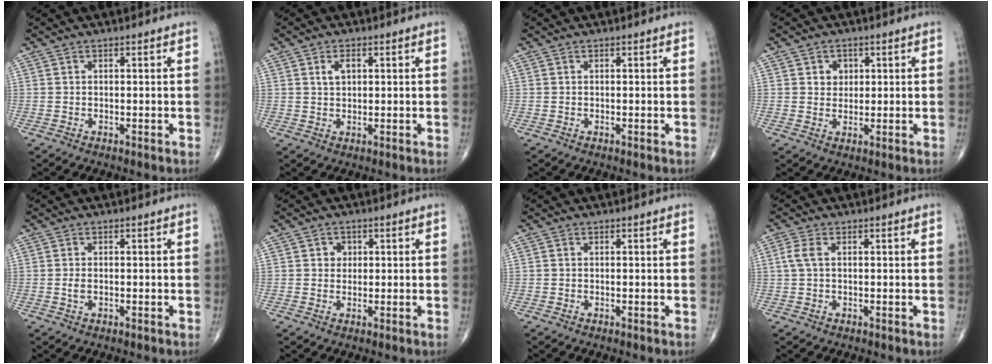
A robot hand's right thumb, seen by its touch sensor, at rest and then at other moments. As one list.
[{"total": 2.8, "force": [0.9, 1.7, 2.0], "torque": [-0.031, 0.000, 0.017]}, {"total": 0.0}, {"total": 3.1, "force": [1.0, 2.7, 1.2], "torque": [-0.001, -0.004, 0.015]}, {"total": 1.5, "force": [-0.2, 0.8, 1.2], "torque": [-0.024, 0.000, -0.005]}, {"total": 2.2, "force": [0.5, 2.0, 0.8], "torque": [0.003, 0.000, 0.005]}, {"total": 0.0}, {"total": 2.6, "force": [0.5, 1.3, 2.2], "torque": [-0.063, 0.010, 0.009]}]